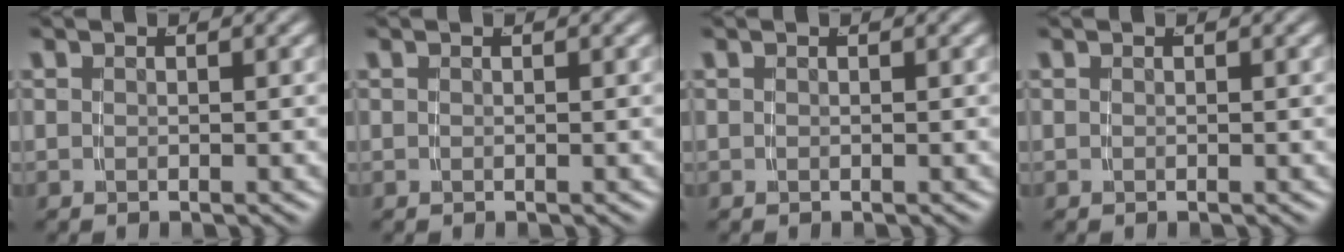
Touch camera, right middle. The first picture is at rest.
{"total": 0.0}
{"total": 0.0}
{"total": 0.0}